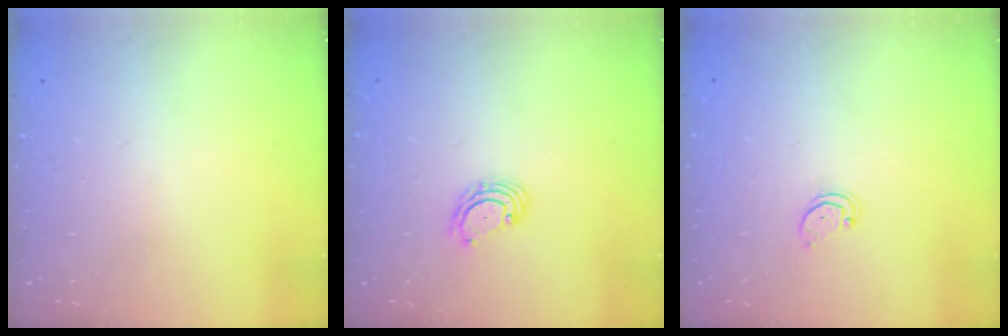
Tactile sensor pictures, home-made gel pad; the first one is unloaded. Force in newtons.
{"total": 2.8, "press": 2.8, "slide": 0.3}
{"total": 1.8, "press": 1.7, "slide": 0.2}